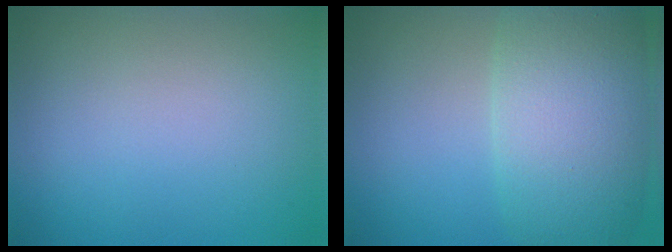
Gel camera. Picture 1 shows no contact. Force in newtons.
{"total": 9.6, "press": 9.6, "slide": 0.5}